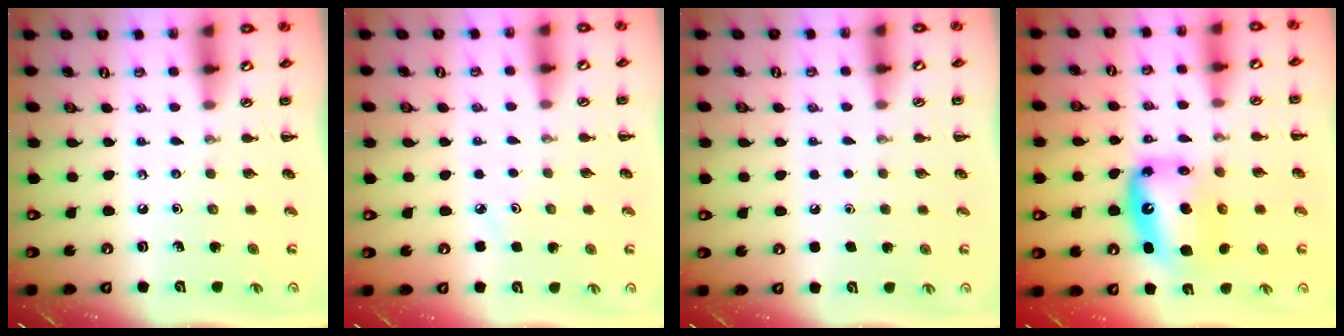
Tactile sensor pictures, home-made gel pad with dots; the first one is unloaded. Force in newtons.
{"total": 4.0, "press": 3.8, "slide": 1.3}
{"total": 2.3, "press": 2.3, "slide": 0.1}
{"total": 11.3, "press": 10.9, "slide": 3.1}